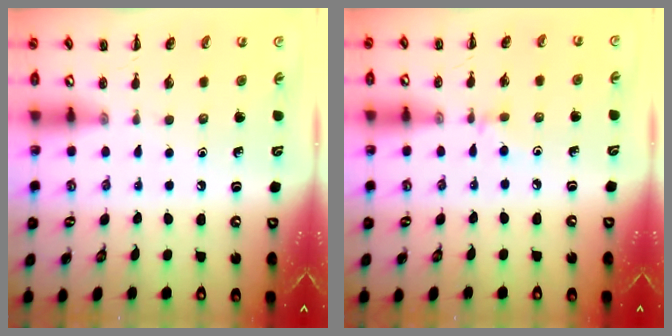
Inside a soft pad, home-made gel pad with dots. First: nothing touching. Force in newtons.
{"total": 2.9, "press": 2.8, "slide": 0.9}